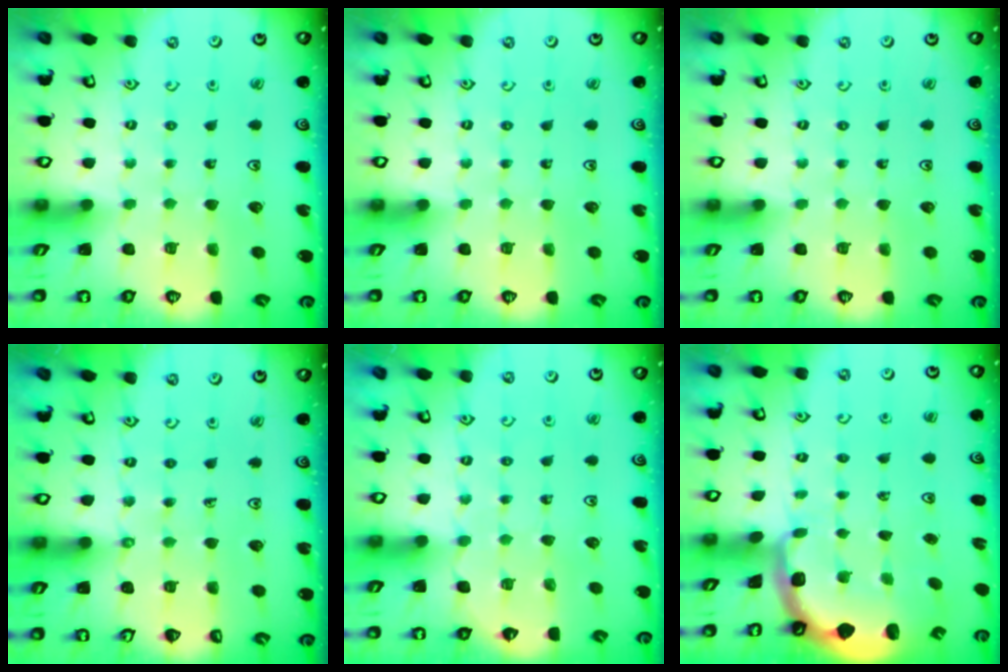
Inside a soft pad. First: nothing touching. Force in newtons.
{"total": 0.0}
{"total": 0.0}
{"total": 1.5, "press": 1.5, "slide": 0.2}
{"total": 6.9, "press": 6.6, "slide": 1.9}
{"total": 2.4, "press": 2.1, "slide": 1.2}